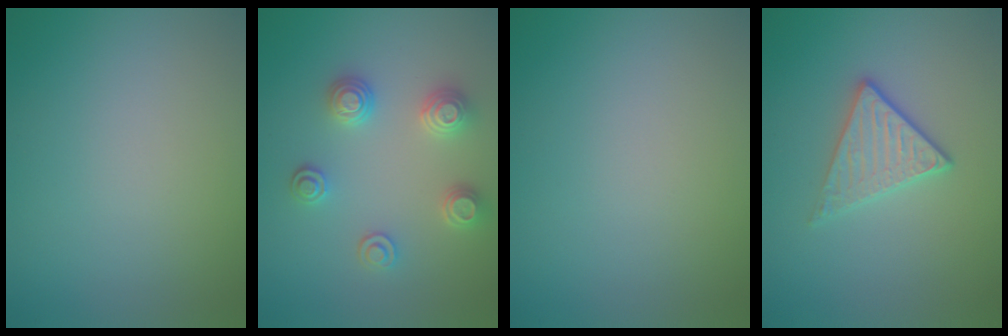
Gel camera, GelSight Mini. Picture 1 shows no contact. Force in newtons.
{"total": 3.2, "press": 3.1, "slide": 0.9}
{"total": 0.0}
{"total": 2.9, "press": 2.6, "slide": 1.2}